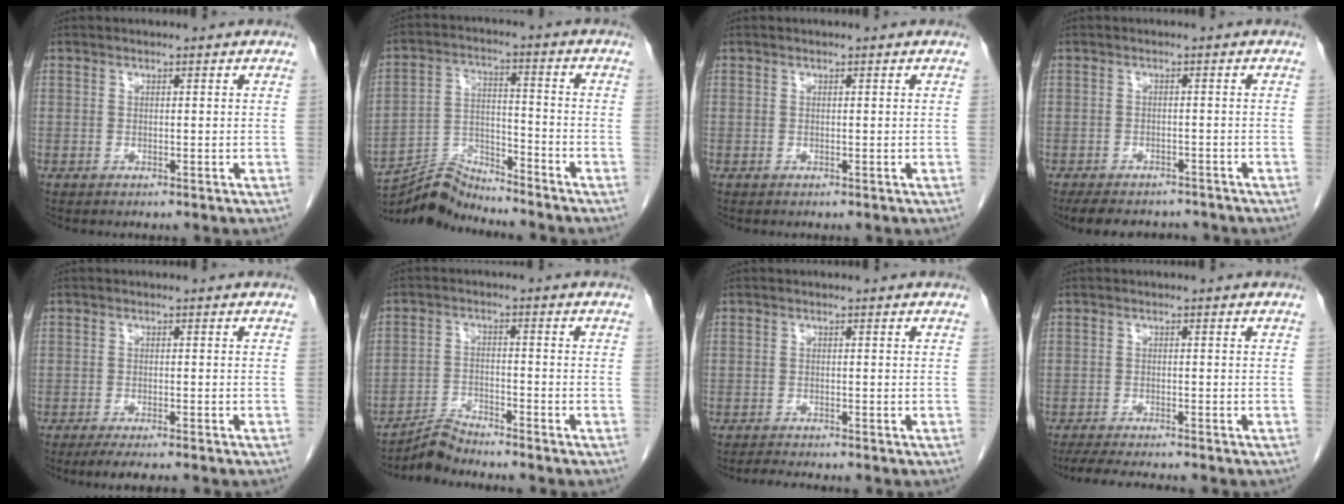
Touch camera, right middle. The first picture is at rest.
{"total": 8.7, "force": [-8.7, -0.1, -0.1], "torque": [-0.004, 0.015, -0.161]}
{"total": 0.0}
{"total": 8.9, "force": [-7.8, 3.2, 2.9], "torque": [-0.047, 0.000, -0.102]}
{"total": 5.4, "force": [-4.5, 0.2, 3.1], "torque": [-0.038, -0.010, -0.065]}
{"total": 3.9, "force": [-3.9, -0.3, -0.4], "torque": [0.008, -0.012, -0.072]}
{"total": 2.4, "force": [-2.3, -0.1, 0.8], "torque": [-0.019, -0.011, -0.036]}
{"total": 6.9, "force": [-6.2, 0.5, 3.1], "torque": [-0.047, -0.018, -0.098]}